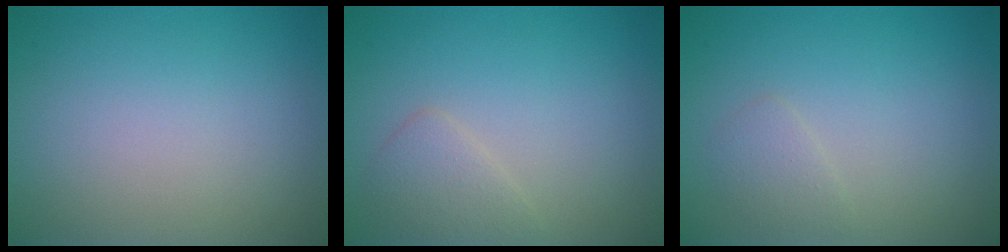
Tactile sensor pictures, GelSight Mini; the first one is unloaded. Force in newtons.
{"total": 1.9, "press": 1.9, "slide": 0.0}
{"total": 1.2, "press": 1.2, "slide": 0.1}